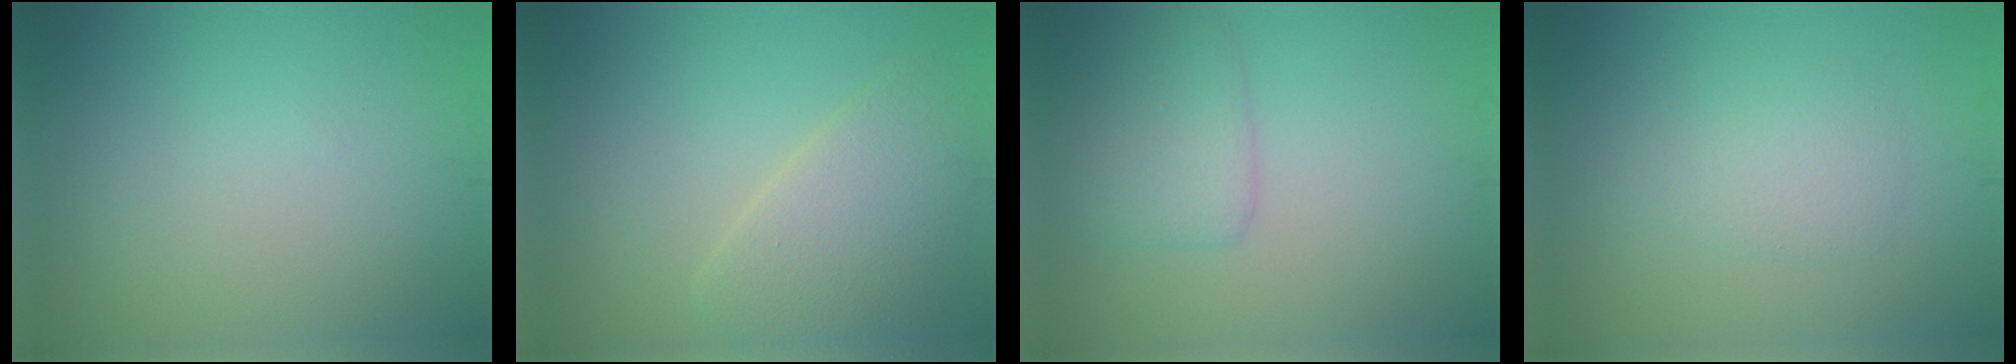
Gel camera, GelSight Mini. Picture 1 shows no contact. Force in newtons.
{"total": 4.3, "press": 4.3, "slide": 0.3}
{"total": 3.1, "press": 3.1, "slide": 0.1}
{"total": 2.4, "press": 2.4, "slide": 0.2}